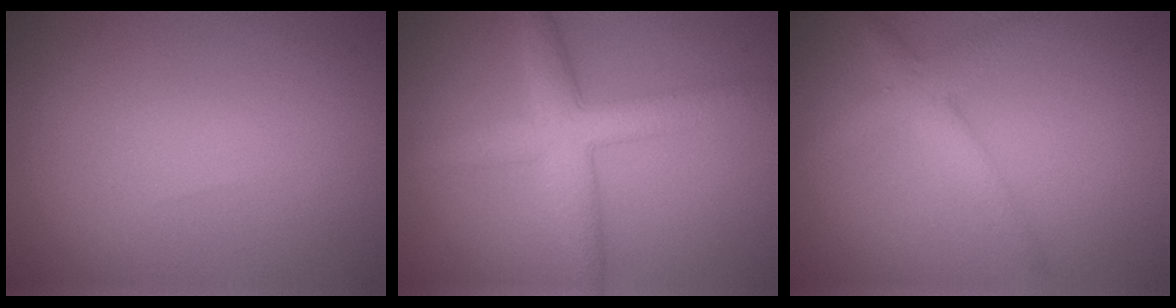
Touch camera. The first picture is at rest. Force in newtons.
{"total": 4.9, "press": 4.9, "slide": 0.1}
{"total": 2.1, "press": 2.1, "slide": 0.1}